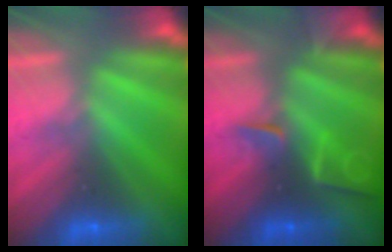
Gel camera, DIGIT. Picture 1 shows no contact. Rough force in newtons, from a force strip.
{"total": 2.0}